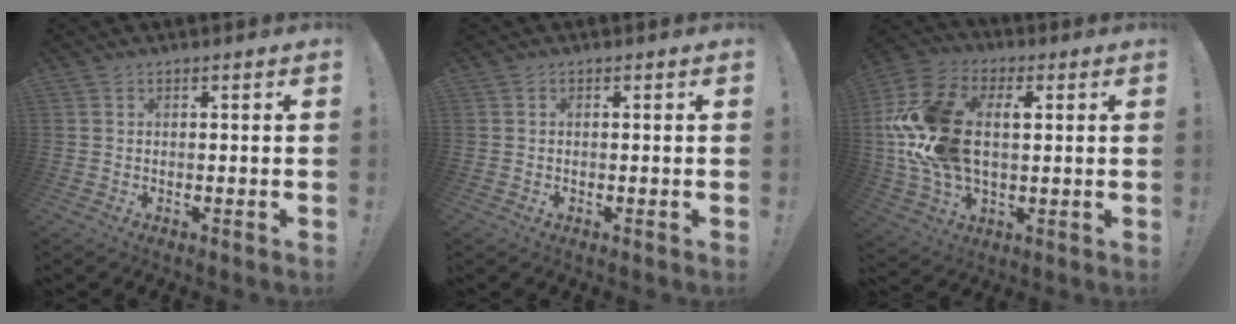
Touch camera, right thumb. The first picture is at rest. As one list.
[{"total": 0.0}, {"total": 21.2, "force": [2.2, 13.7, 16.0], "torque": [-0.317, 0.012, 0.041]}]